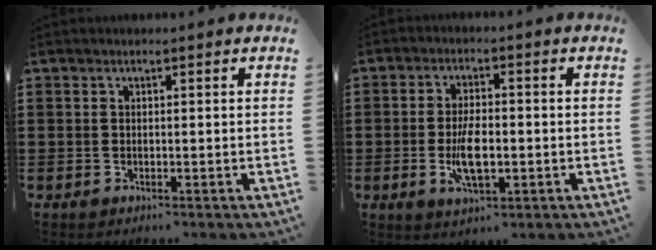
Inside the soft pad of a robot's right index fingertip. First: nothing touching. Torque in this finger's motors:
{"motor_torque": [1.80, 0.34, 0.61, 0.18]}